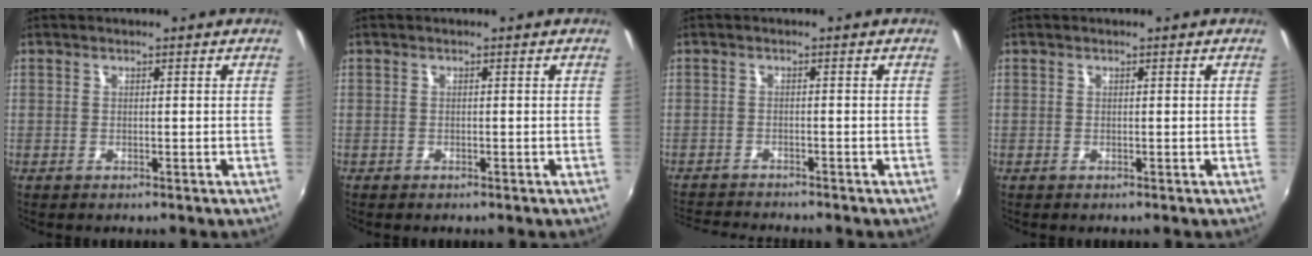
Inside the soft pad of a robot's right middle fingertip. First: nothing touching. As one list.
[{"total": 0.5, "force": [-0.5, 0.2, 0.1], "torque": [-0.004, -0.001, -0.008]}, {"total": 6.3, "force": [-6.0, 0.4, 1.6], "torque": [-0.049, -0.015, -0.103]}, {"total": 0.0}]